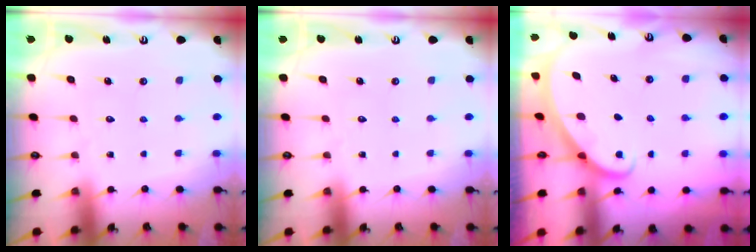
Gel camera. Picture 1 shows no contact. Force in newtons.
{"total": 0.0}
{"total": 2.1, "press": 2.1, "slide": 0.1}